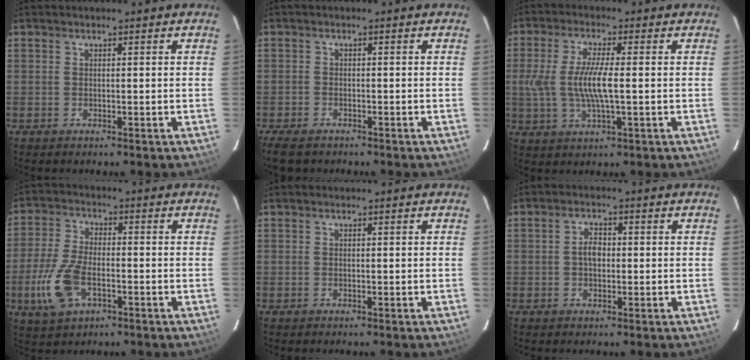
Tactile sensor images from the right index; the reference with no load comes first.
{"total": 5.6, "force": [-4.3, 2.6, 2.3], "torque": [-0.068, -0.016, -0.076]}
{"total": 8.7, "force": [-0.5, 1.7, 8.6], "torque": [-0.171, -0.005, -0.008]}
{"total": 10.4, "force": [-3.8, 5.3, 8.1], "torque": [-0.187, -0.007, -0.071]}
{"total": 0.0}
{"total": 2.8, "force": [-0.2, 1.9, 2.0], "torque": [-0.036, 0.008, -0.004]}